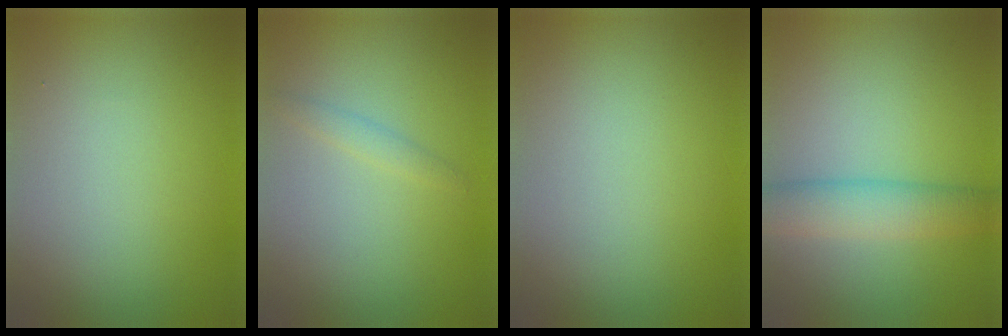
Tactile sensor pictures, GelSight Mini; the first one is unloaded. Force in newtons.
{"total": 1.1, "press": 1.1, "slide": 0.1}
{"total": 0.0}
{"total": 4.3, "press": 4.3, "slide": 0.1}